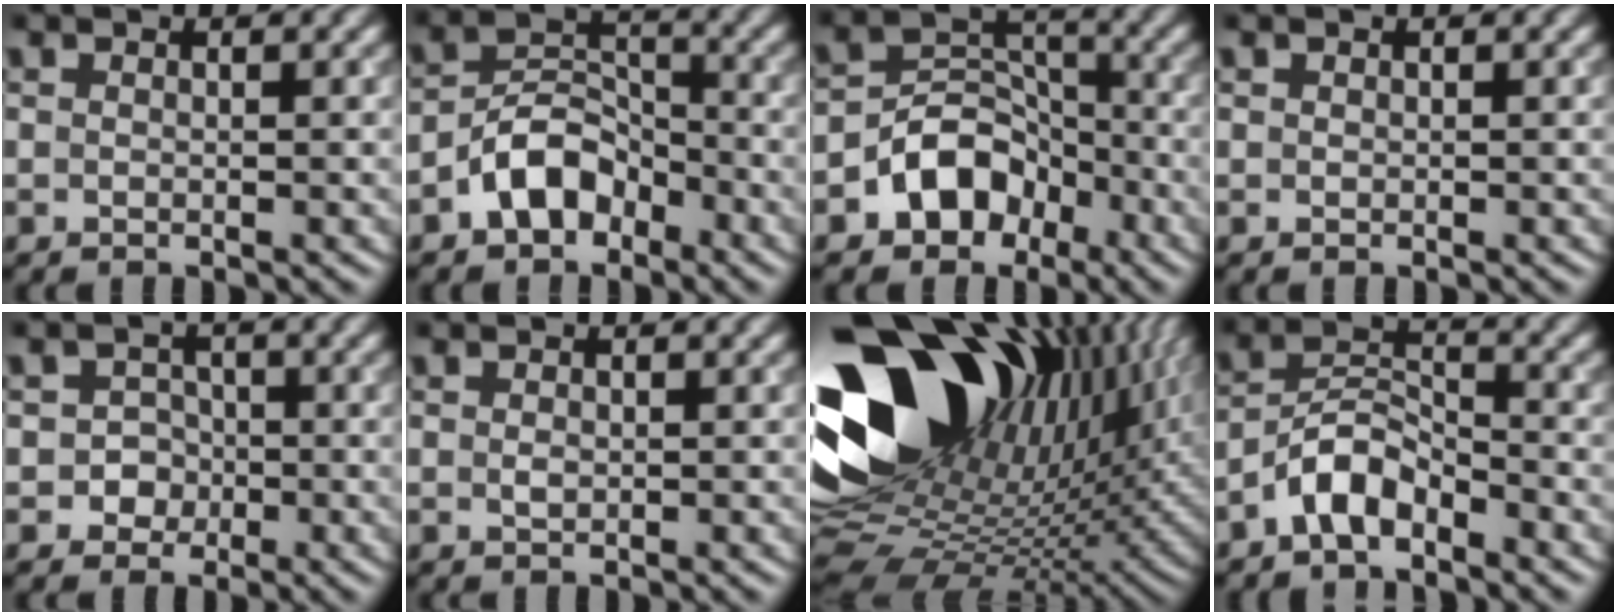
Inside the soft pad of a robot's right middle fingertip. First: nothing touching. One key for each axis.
{"total": 4.7, "fx": -2.8, "fy": 2.9, "fz": 2.5, "tx": -0.039, "ty": 0.010, "tz": -0.060}
{"total": 5.3, "fx": -3.0, "fy": 3.9, "fz": 2.2, "tx": -0.021, "ty": 0.006, "tz": -0.058}
{"total": 0.0}
{"total": 2.4, "fx": -0.6, "fy": 2.3, "fz": 0.4, "tx": 0.020, "ty": 0.003, "tz": -0.019}
{"total": 0.7, "fx": 0.0, "fy": 0.5, "fz": 0.5, "tx": -0.010, "ty": -0.002, "tz": 0.001}
{"total": 21.8, "fx": 6.1, "fy": 13.9, "fz": 15.6, "tx": -0.278, "ty": 0.005, "tz": 0.133}
{"total": 4.0, "fx": -2.7, "fy": 1.8, "fz": 2.4, "tx": -0.042, "ty": 0.013, "tz": -0.061}